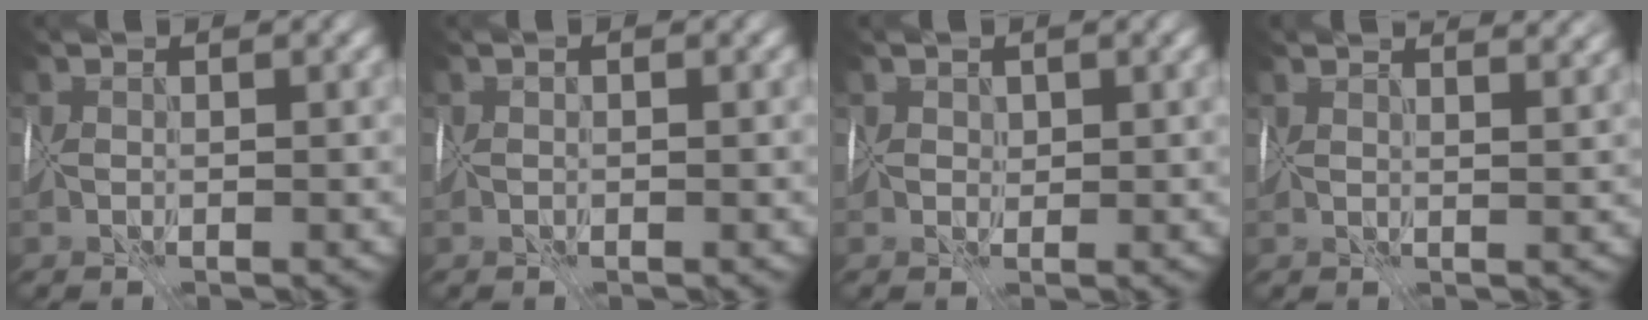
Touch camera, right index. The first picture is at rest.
{"total": 0.0}
{"total": 1.6, "force": [0.7, 1.3, 0.5], "torque": [0.000, 0.008, 0.021]}
{"total": 6.1, "force": [4.2, 2.4, 3.7], "torque": [-0.063, 0.027, 0.069]}